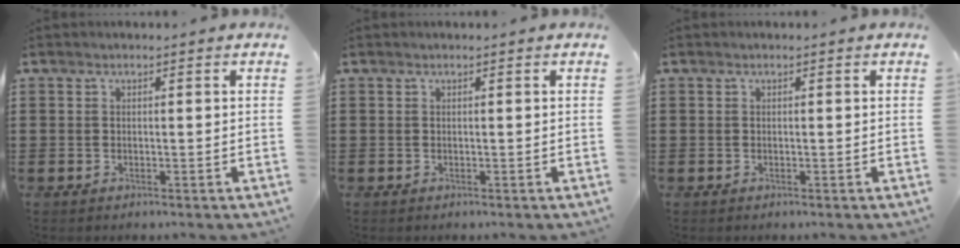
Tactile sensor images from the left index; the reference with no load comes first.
{"total": 0.0}
{"total": 0.0}